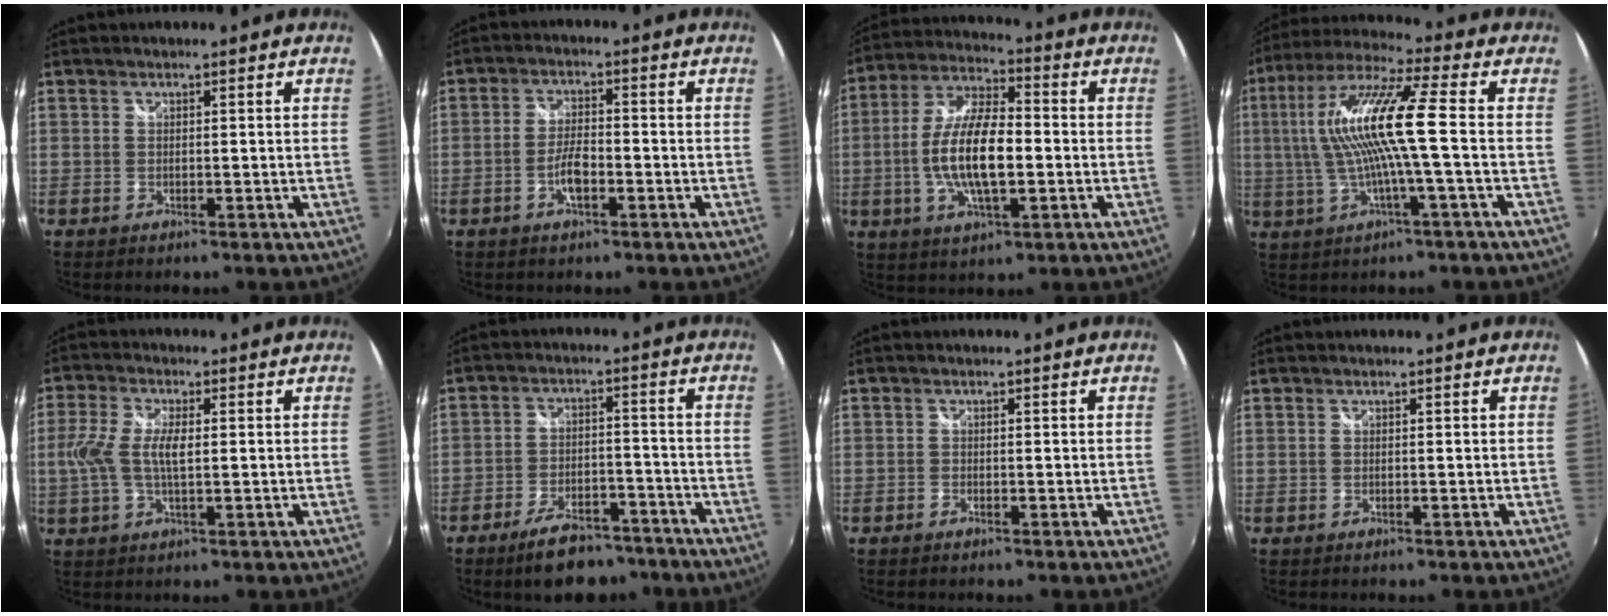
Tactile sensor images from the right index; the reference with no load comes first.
{"total": 4.7, "force": [-2.1, 1.7, 3.8], "torque": [-0.080, 0.003, -0.038]}
{"total": 13.7, "force": [-2.1, 5.0, 12.6], "torque": [-0.255, 0.004, -0.039]}
{"total": 13.9, "force": [-0.1, 0.1, 13.9], "torque": [-0.261, 0.007, -0.001]}
{"total": 7.5, "force": [0.2, 2.7, 7.0], "torque": [-0.146, 0.003, 0.003]}
{"total": 12.0, "force": [-9.3, 4.9, 5.7], "torque": [-0.112, 0.012, -0.133]}
{"total": 0.6, "force": [-0.5, 0.3, 0.2], "torque": [-0.004, -0.001, -0.010]}
{"total": 0.0}